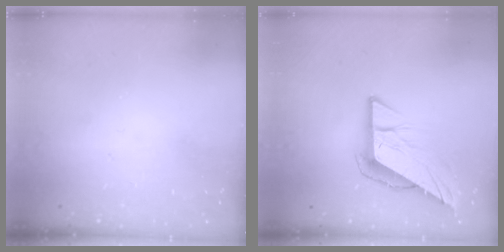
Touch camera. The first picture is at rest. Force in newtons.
{"total": 9.3, "press": 9.3, "slide": 0.5}